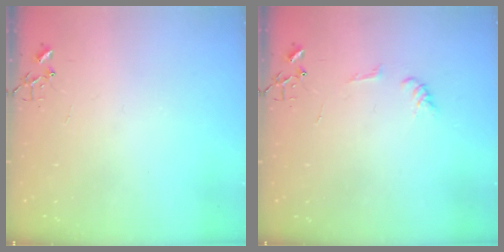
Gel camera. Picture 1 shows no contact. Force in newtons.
{"total": 5.9, "press": 5.9, "slide": 0.6}